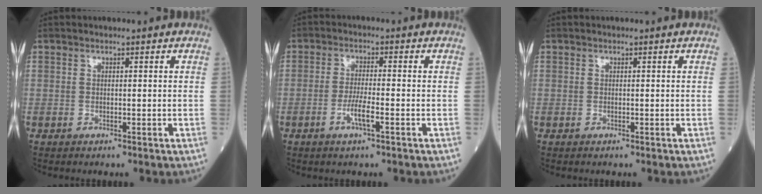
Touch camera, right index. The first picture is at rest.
{"total": 4.0, "force": [-1.6, 0.2, 3.6], "torque": [-0.072, -0.004, -0.032]}
{"total": 0.0}